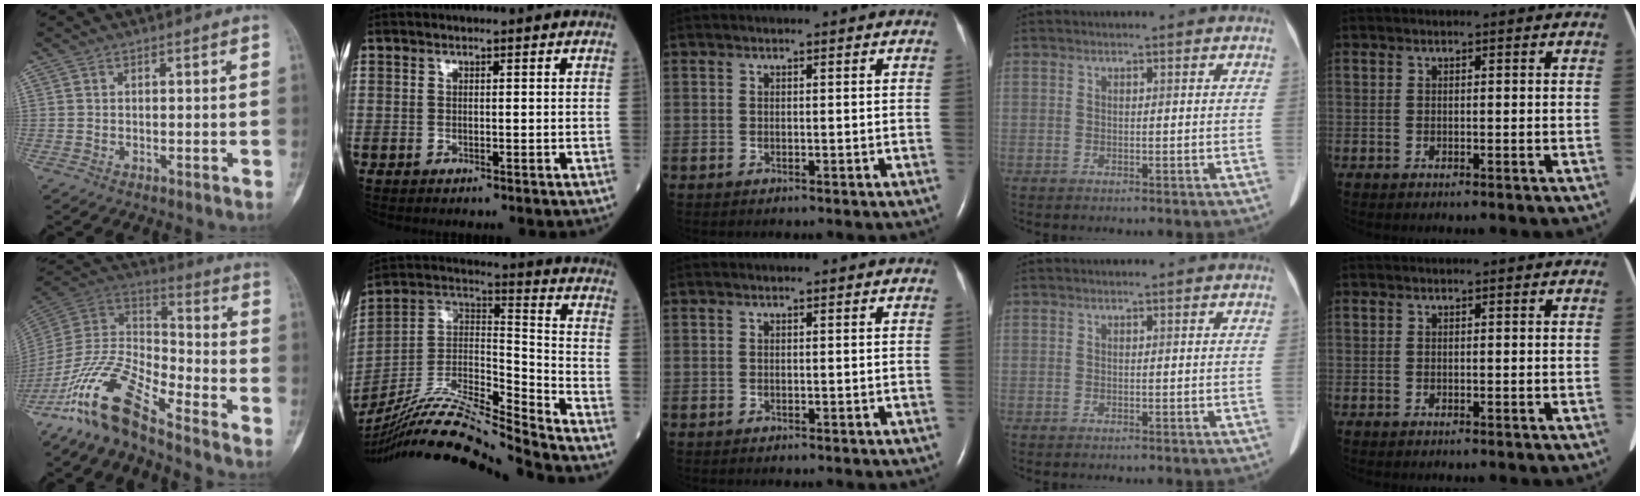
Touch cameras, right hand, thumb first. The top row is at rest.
{"thumb": {"total": 14.7, "force": [-11.4, 3.7, 8.5], "torque": [-0.159, 0.081, -0.230]}, "index": {"total": 20.4, "force": [-18.7, -1.2, 8.0], "torque": [-0.170, 0.010, -0.338]}}